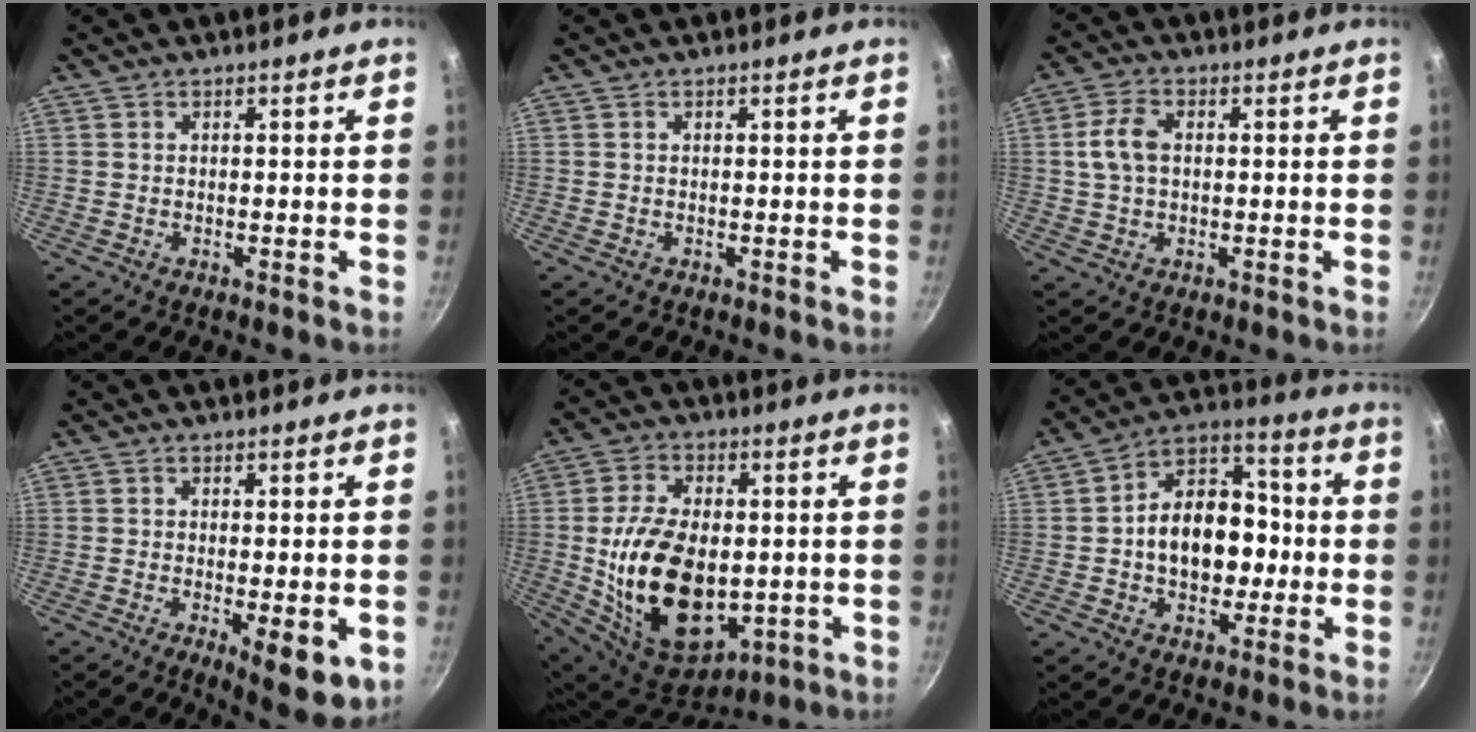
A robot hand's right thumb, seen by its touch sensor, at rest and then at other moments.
{"total": 0.0}
{"total": 5.9, "force": [0.7, 3.7, 4.5], "torque": [-0.096, 0.013, 0.012]}
{"total": 8.5, "force": [-2.7, 2.8, 7.6], "torque": [-0.103, -0.015, -0.035]}
{"total": 22.4, "force": [-2.3, 13.4, 17.8], "torque": [-0.301, -0.011, -0.009]}
{"total": 15.6, "force": [-1.1, 10.6, 11.4], "torque": [-0.136, 0.038, -0.022]}